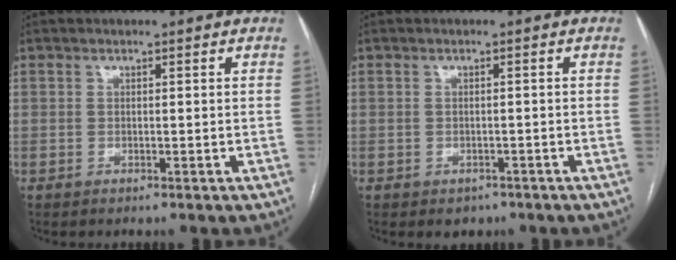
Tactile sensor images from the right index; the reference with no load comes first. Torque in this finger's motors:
{"motor_torque": [-0.13, 0.04, -0.10, -0.04]}